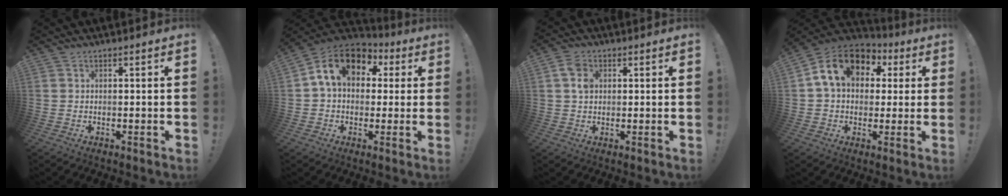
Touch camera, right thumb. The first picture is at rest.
{"total": 15.3, "force": [4.4, 10.7, 10.0], "torque": [-0.161, 0.012, 0.083]}
{"total": 5.2, "force": [1.2, 3.8, 3.4], "torque": [-0.054, 0.007, 0.023]}
{"total": 16.2, "force": [5.0, 11.7, 10.0], "torque": [-0.159, 0.004, 0.094]}